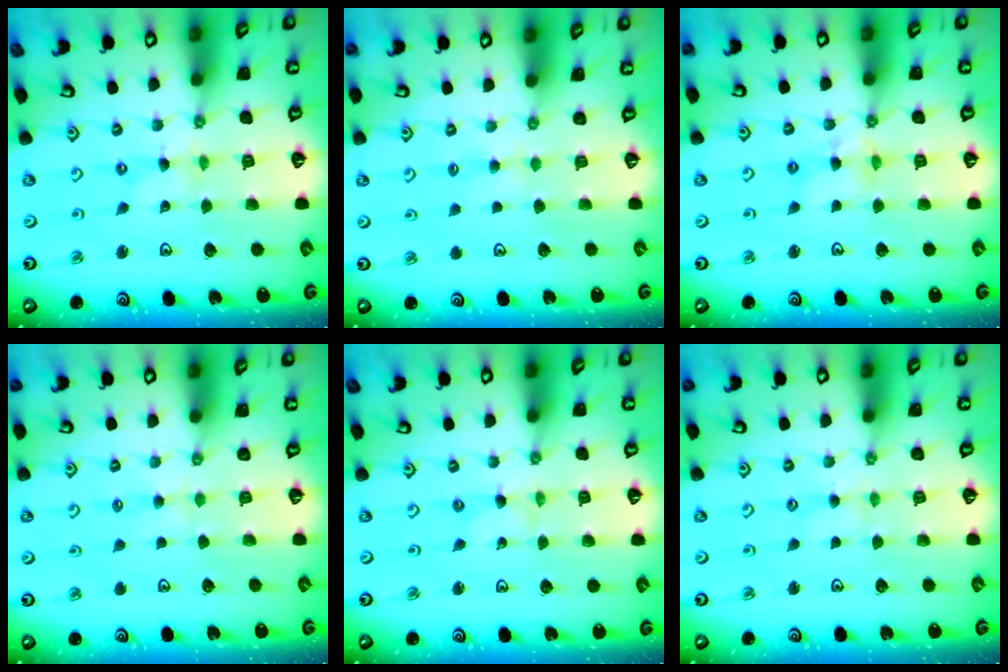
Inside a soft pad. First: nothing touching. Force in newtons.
{"total": 2.3, "press": 2.3, "slide": 0.4}
{"total": 6.2, "press": 6.2, "slide": 0.5}
{"total": 1.9, "press": 1.9, "slide": 0.3}
{"total": 0.0}
{"total": 2.8, "press": 2.7, "slide": 0.4}